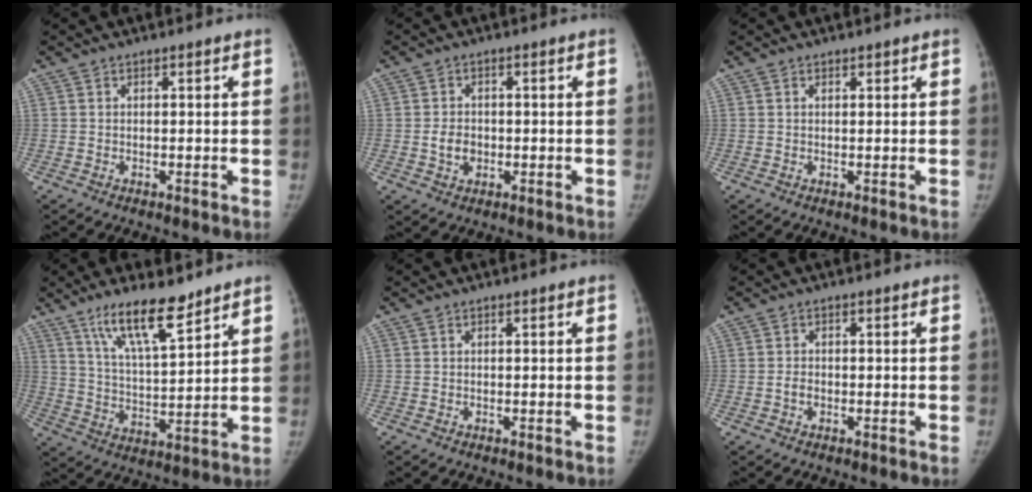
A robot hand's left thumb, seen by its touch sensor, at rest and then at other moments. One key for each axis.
{"total": 3.6, "fx": -0.6, "fy": 2.9, "fz": 2.1, "tx": -0.028, "ty": 0.004, "tz": -0.009}
{"total": 0.6, "fx": 0.4, "fy": 0.3, "fz": 0.2, "tx": -0.003, "ty": -0.003, "tz": 0.006}
{"total": 12.2, "fx": 8.7, "fy": 3.0, "fz": 8.1, "tx": -0.128, "ty": -0.053, "tz": 0.163}
{"total": 0.0}
{"total": 1.5, "fx": -0.5, "fy": 1.1, "fz": 0.8, "tx": -0.013, "ty": 0.006, "tz": -0.010}